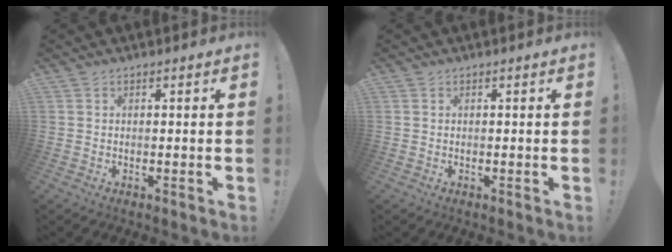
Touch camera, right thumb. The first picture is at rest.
{"total": 0.0}